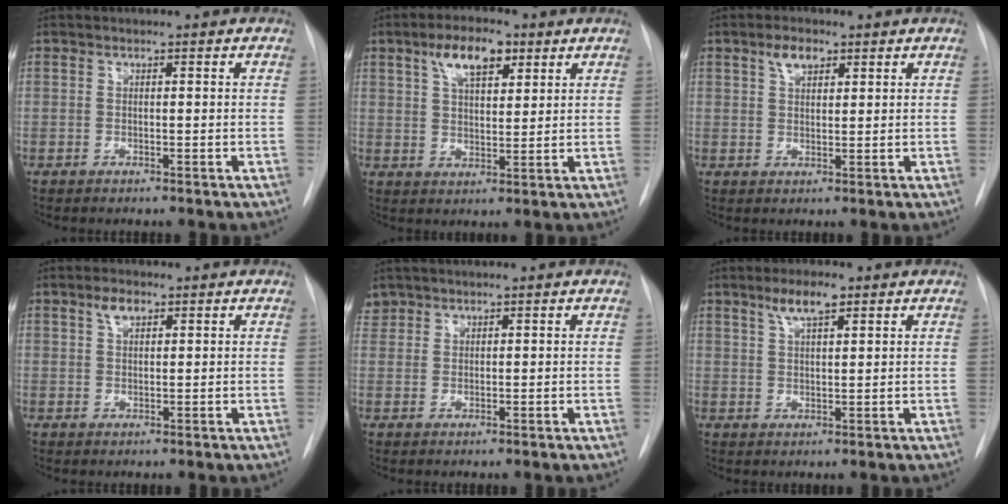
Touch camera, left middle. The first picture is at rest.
{"total": 7.8, "force": [4.3, 3.1, 5.8], "torque": [-0.105, 0.015, 0.074]}
{"total": 3.4, "force": [2.0, 1.7, 2.2], "torque": [-0.041, 0.009, 0.037]}
{"total": 2.5, "force": [1.5, 1.1, 1.6], "torque": [-0.032, 0.007, 0.029]}
{"total": 2.3, "force": [1.9, 1.4, -0.2], "torque": [0.008, 0.011, 0.035]}
{"total": 4.5, "force": [2.9, 1.0, 3.3], "torque": [-0.064, 0.007, 0.052]}